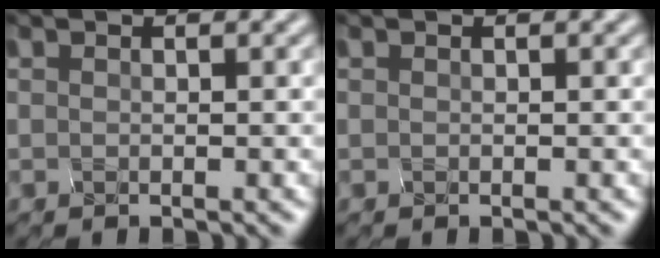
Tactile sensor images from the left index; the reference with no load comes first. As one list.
[{"total": 0.0}]